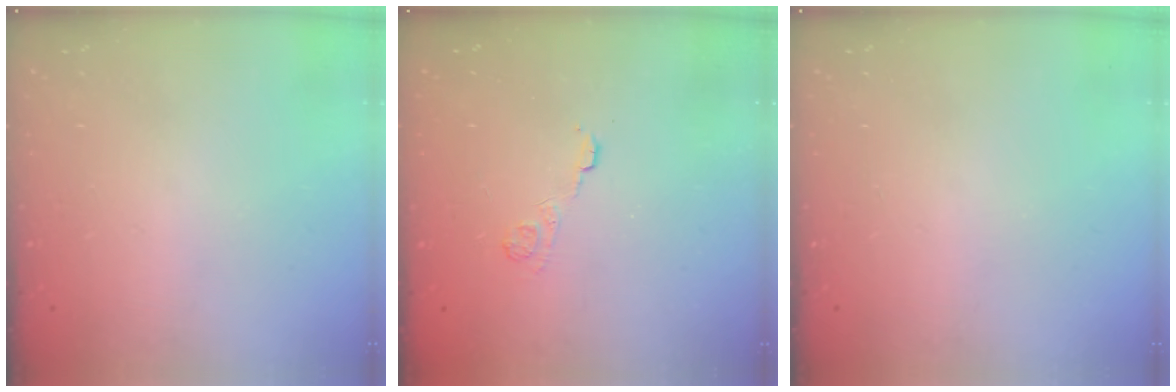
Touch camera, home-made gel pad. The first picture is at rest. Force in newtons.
{"total": 3.0, "press": 2.7, "slide": 1.3}
{"total": 0.0}